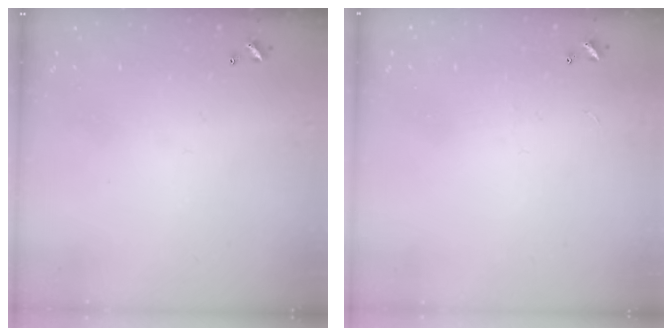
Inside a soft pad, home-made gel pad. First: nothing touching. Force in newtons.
{"total": 1.5, "press": 1.4, "slide": 0.5}